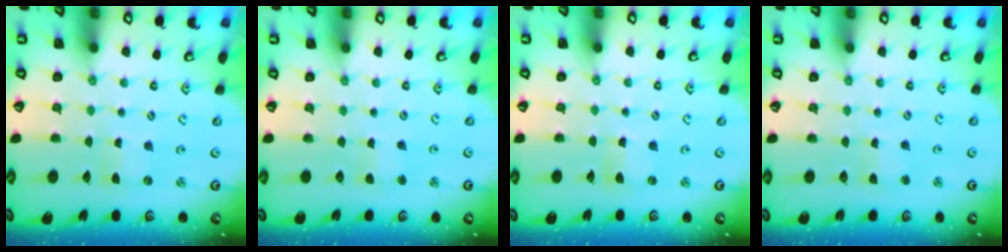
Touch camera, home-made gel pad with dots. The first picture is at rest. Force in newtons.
{"total": 2.2, "press": 2.2, "slide": 0.3}
{"total": 2.5, "press": 2.5, "slide": 0.2}
{"total": 1.3, "press": 1.3, "slide": 0.3}